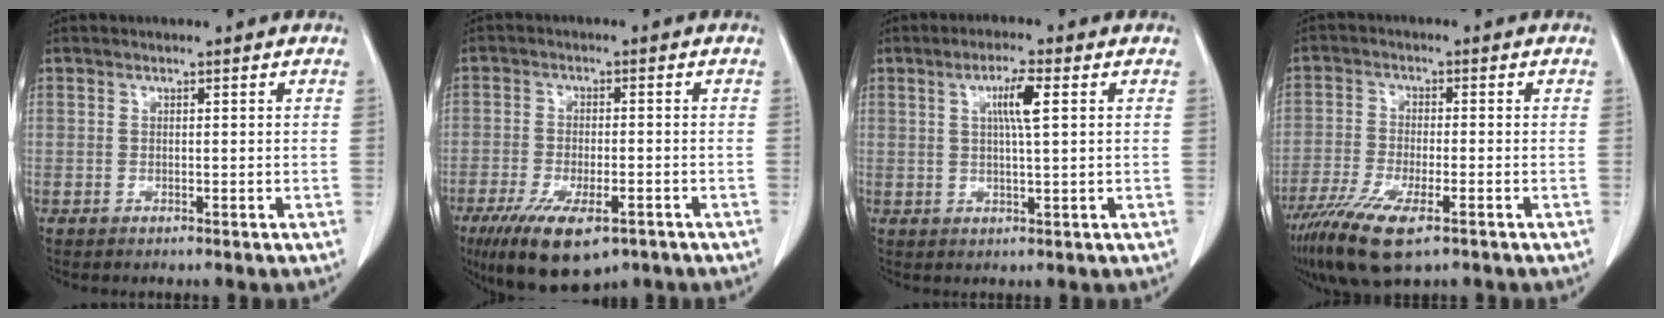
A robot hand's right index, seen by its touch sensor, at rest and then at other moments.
{"total": 11.7, "force": [-7.1, 4.1, 8.3], "torque": [-0.148, -0.021, -0.110]}
{"total": 4.8, "force": [1.4, 0.1, 4.5], "torque": [-0.080, 0.001, 0.024]}
{"total": 10.2, "force": [-6.3, 2.4, 7.7], "torque": [-0.143, -0.025, -0.107]}